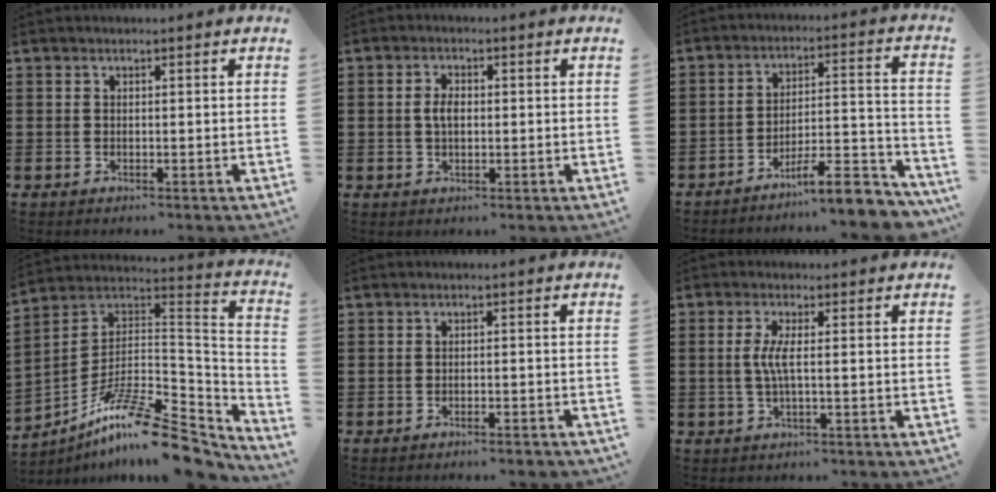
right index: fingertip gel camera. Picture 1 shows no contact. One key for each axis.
{"total": 2.9, "fx": 0.1, "fy": 1.6, "fz": 2.5, "tx": -0.057, "ty": 0.005, "tz": -0.003}
{"total": 9.5, "fx": -8.0, "fy": 1.4, "fz": 4.9, "tx": -0.065, "ty": 0.021, "tz": -0.148}
{"total": 14.1, "fx": -10.0, "fy": 3.2, "fz": 9.4, "tx": -0.165, "ty": 0.022, "tz": -0.180}
{"total": 1.4, "fx": -1.4, "fy": 0.0, "fz": 0.5, "tx": -0.012, "ty": 0.000, "tz": -0.027}
{"total": 3.4, "fx": -0.1, "fy": 0.2, "fz": 3.4, "tx": -0.079, "ty": -0.010, "tz": -0.009}